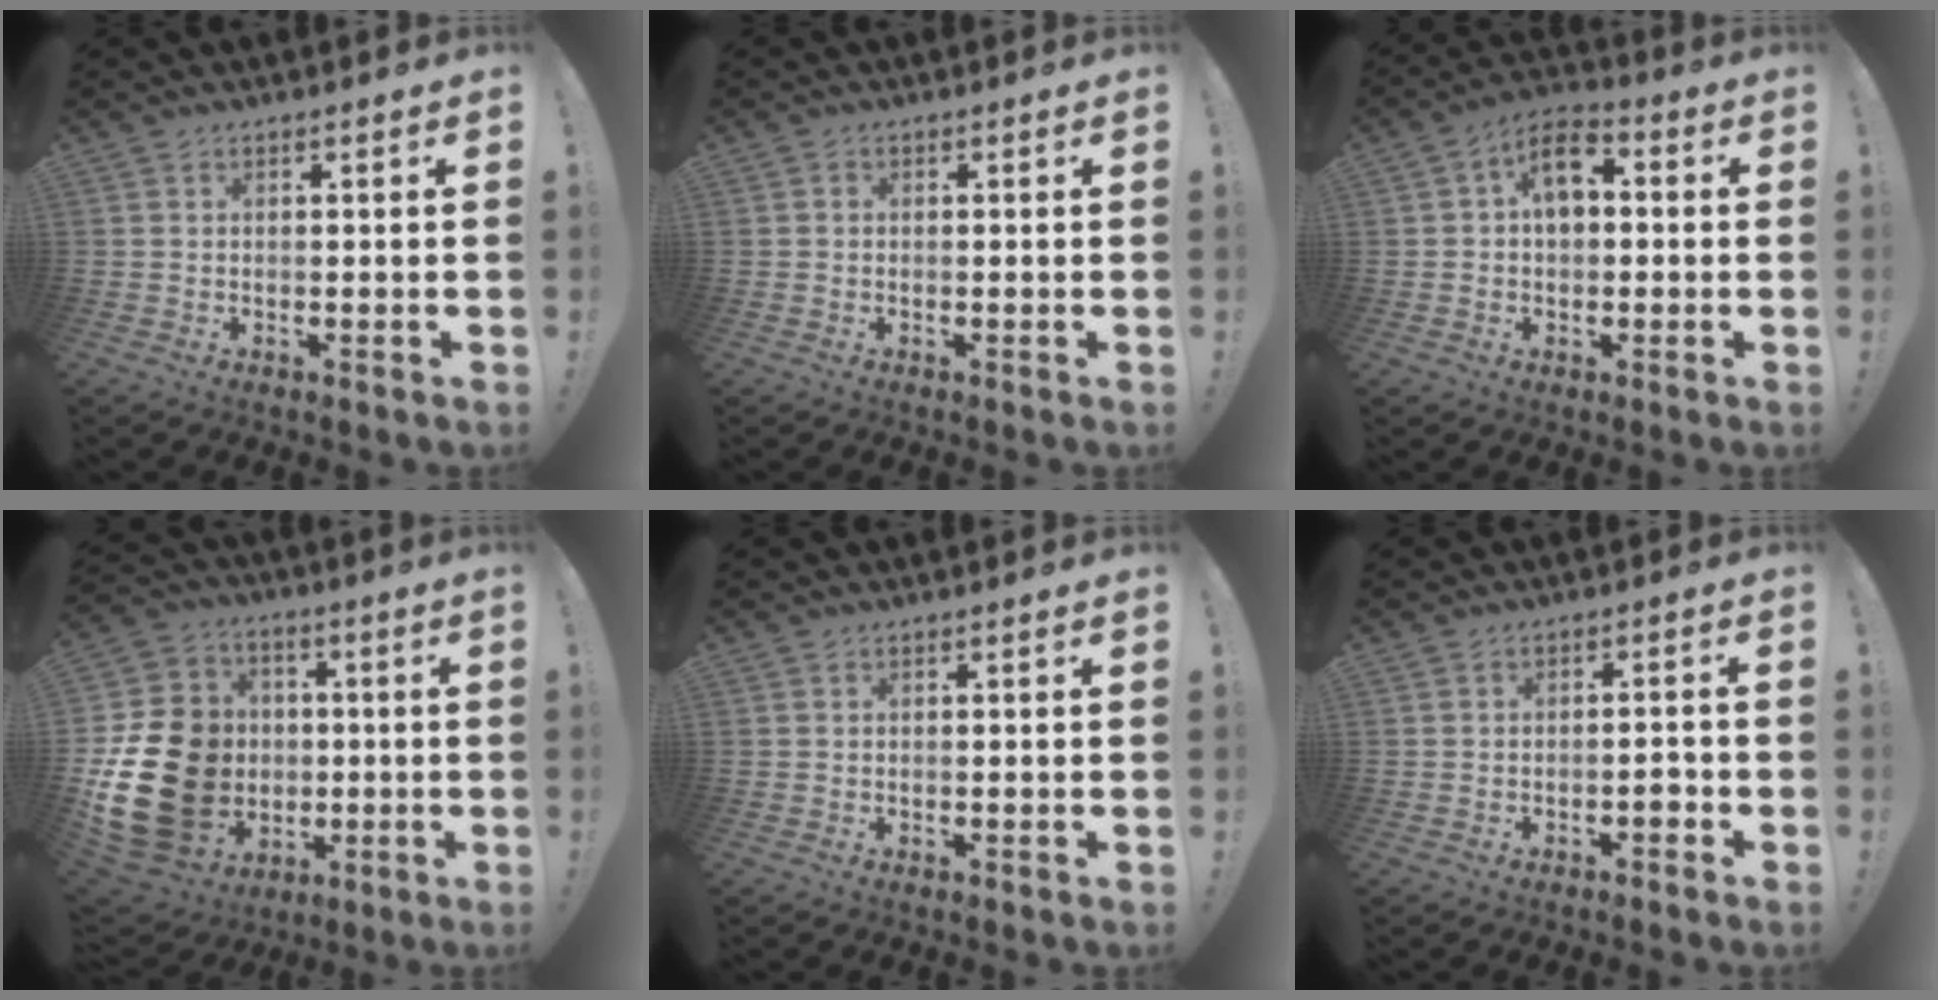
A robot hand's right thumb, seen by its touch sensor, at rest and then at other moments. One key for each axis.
{"total": 0.5, "fx": -0.3, "fy": 0.5, "fz": 0.1, "tx": -0.002, "ty": 0.002, "tz": -0.004}
{"total": 9.3, "fx": 1.5, "fy": 6.3, "fz": 6.6, "tx": -0.093, "ty": 0.008, "tz": 0.029}
{"total": 23.1, "fx": -3.0, "fy": 18.8, "fz": 13.0, "tx": -0.243, "ty": 0.023, "tz": -0.010}
{"total": 0.0}
{"total": 3.1, "fx": -1.7, "fy": 1.2, "fz": 2.4, "tx": -0.028, "ty": 0.002, "tz": -0.031}